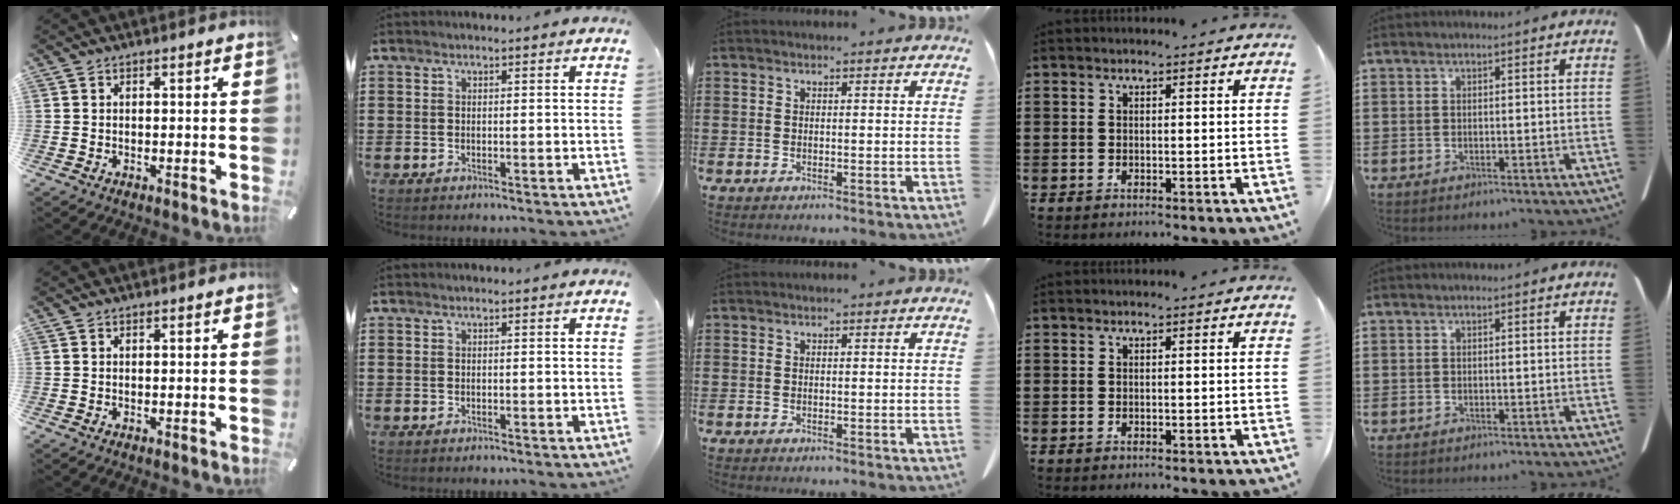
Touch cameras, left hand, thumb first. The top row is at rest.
{}